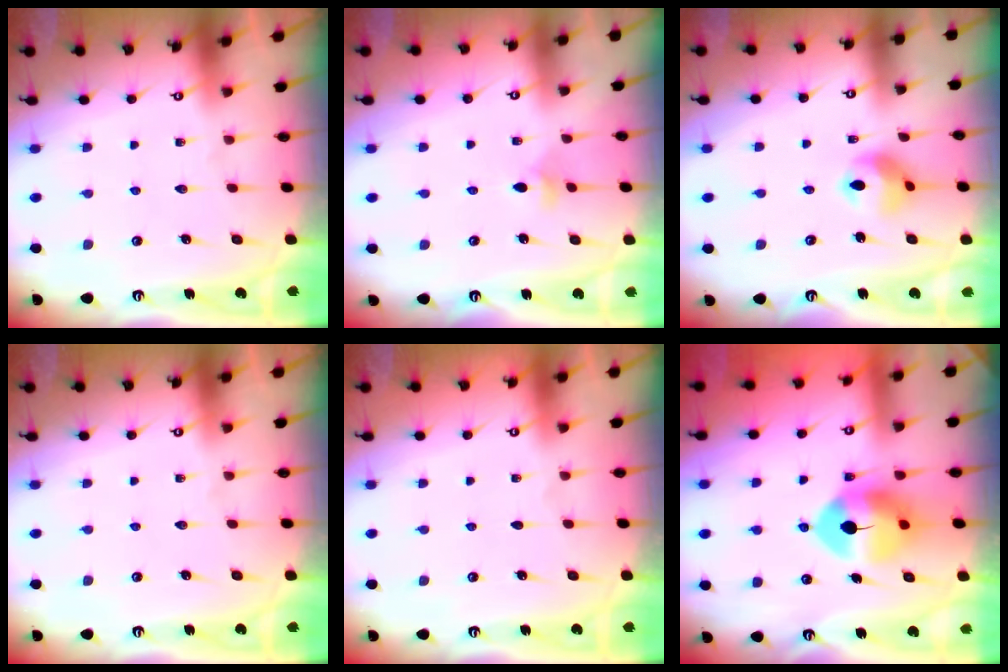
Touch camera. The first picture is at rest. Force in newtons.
{"total": 4.7, "press": 4.6, "slide": 0.9}
{"total": 9.6, "press": 9.4, "slide": 2.1}
{"total": 0.0}
{"total": 0.0}
{"total": 9.8, "press": 9.7, "slide": 1.5}